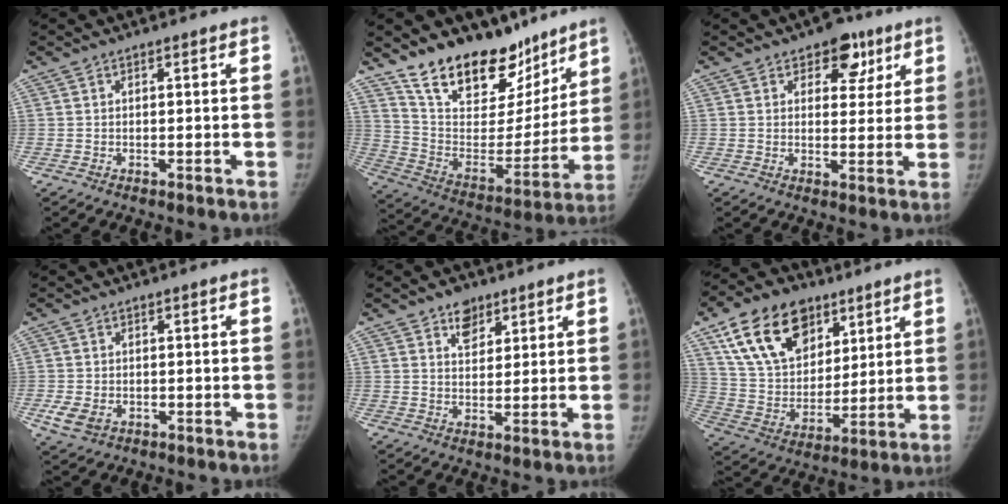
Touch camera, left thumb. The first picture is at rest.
{"total": 23.4, "force": [17.5, 11.5, 10.4], "torque": [-0.119, -0.092, 0.296]}
{"total": 7.2, "force": [4.1, 4.6, 3.8], "torque": [-0.011, -0.015, 0.054]}
{"total": 4.0, "force": [-1.1, 3.0, 2.4], "torque": [-0.051, -0.005, -0.012]}
{"total": 4.9, "force": [3.2, 3.1, 2.1], "torque": [-0.007, -0.020, 0.053]}
{"total": 20.3, "force": [11.0, 13.2, 10.8], "torque": [-0.159, -0.027, 0.201]}